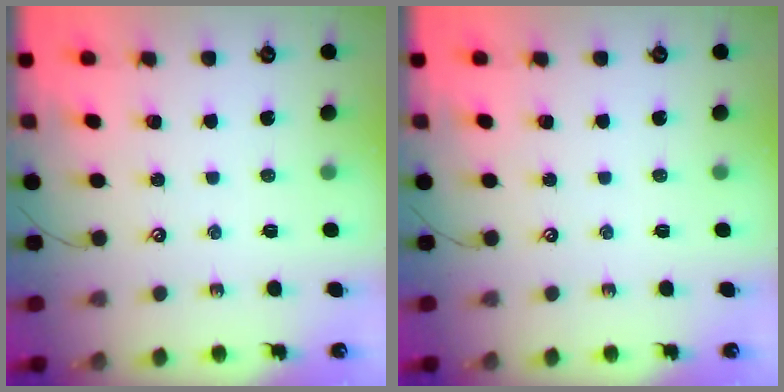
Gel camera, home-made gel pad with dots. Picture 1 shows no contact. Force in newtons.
{"total": 0.0}